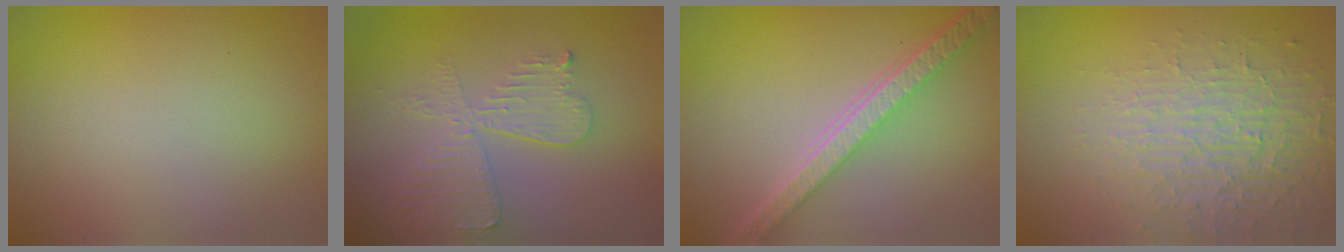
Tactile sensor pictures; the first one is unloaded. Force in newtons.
{"total": 4.3, "press": 3.8, "slide": 2.2}
{"total": 5.6, "press": 4.3, "slide": 3.7}
{"total": 3.8, "press": 3.5, "slide": 1.3}